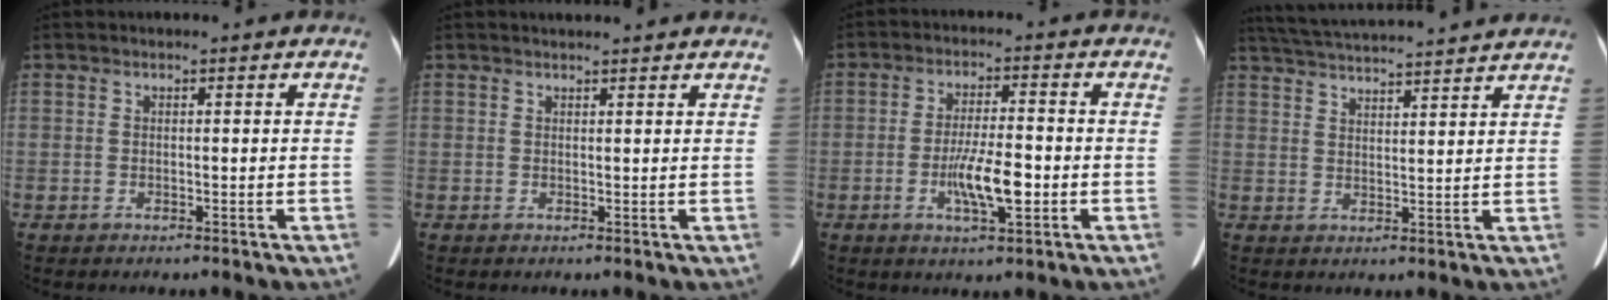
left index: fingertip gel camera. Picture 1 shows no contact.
{"total": 5.4, "force": [5.0, 0.4, 1.8], "torque": [-0.022, 0.023, 0.052]}
{"total": 7.1, "force": [-2.0, 1.4, 6.7], "torque": [-0.124, -0.004, -0.035]}
{"total": 15.4, "force": [14.3, 0.4, 5.8], "torque": [-0.111, 0.029, 0.208]}